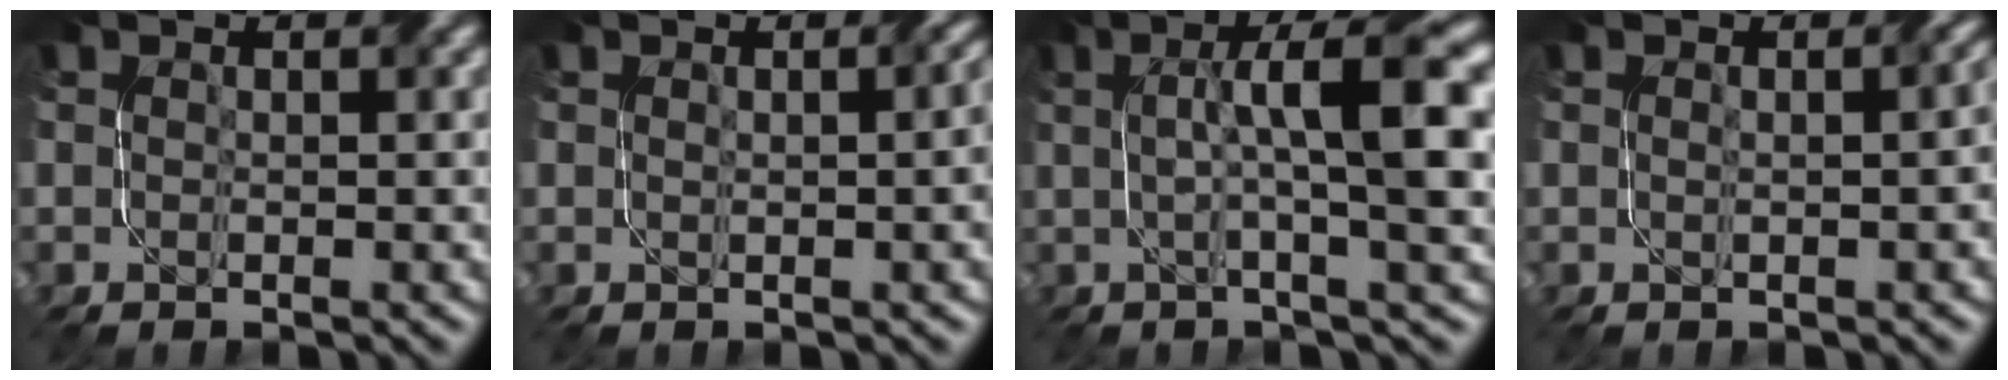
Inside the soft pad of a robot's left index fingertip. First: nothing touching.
{"total": 3.6, "force": [0.4, 1.5, 3.3], "torque": [-0.026, 0.012, 0.007]}
{"total": 8.8, "force": [1.6, 1.6, 8.5], "torque": [-0.115, 0.017, 0.022]}
{"total": 3.3, "force": [0.4, 1.5, 2.9], "torque": [-0.017, 0.018, -0.001]}